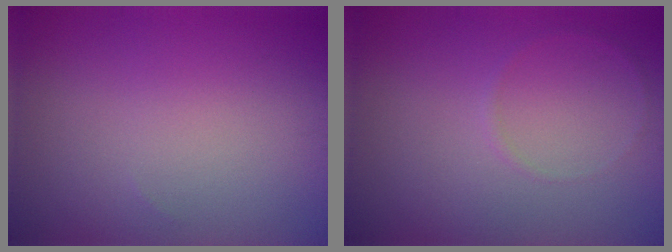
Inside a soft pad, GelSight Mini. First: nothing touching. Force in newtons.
{"total": 0.6, "press": 0.6, "slide": 0.1}